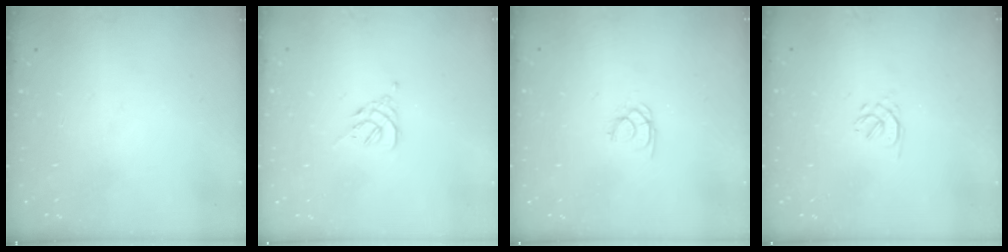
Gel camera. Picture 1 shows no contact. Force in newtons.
{"total": 2.6, "press": 2.5, "slide": 0.7}
{"total": 1.5, "press": 1.4, "slide": 0.2}
{"total": 1.6, "press": 1.5, "slide": 0.5}